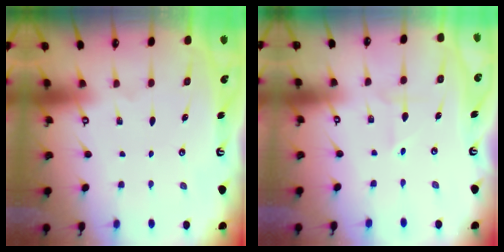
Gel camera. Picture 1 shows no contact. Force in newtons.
{"total": 2.1, "press": 2.0, "slide": 0.9}